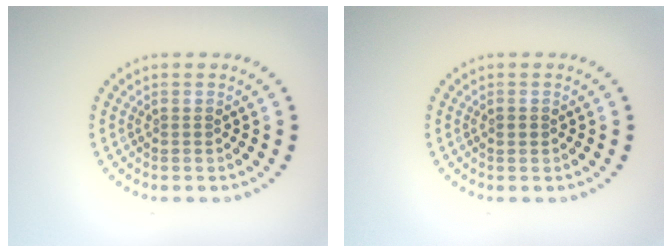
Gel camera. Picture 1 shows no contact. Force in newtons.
{"total": 0.8, "press": 0.8, "slide": 0.0}